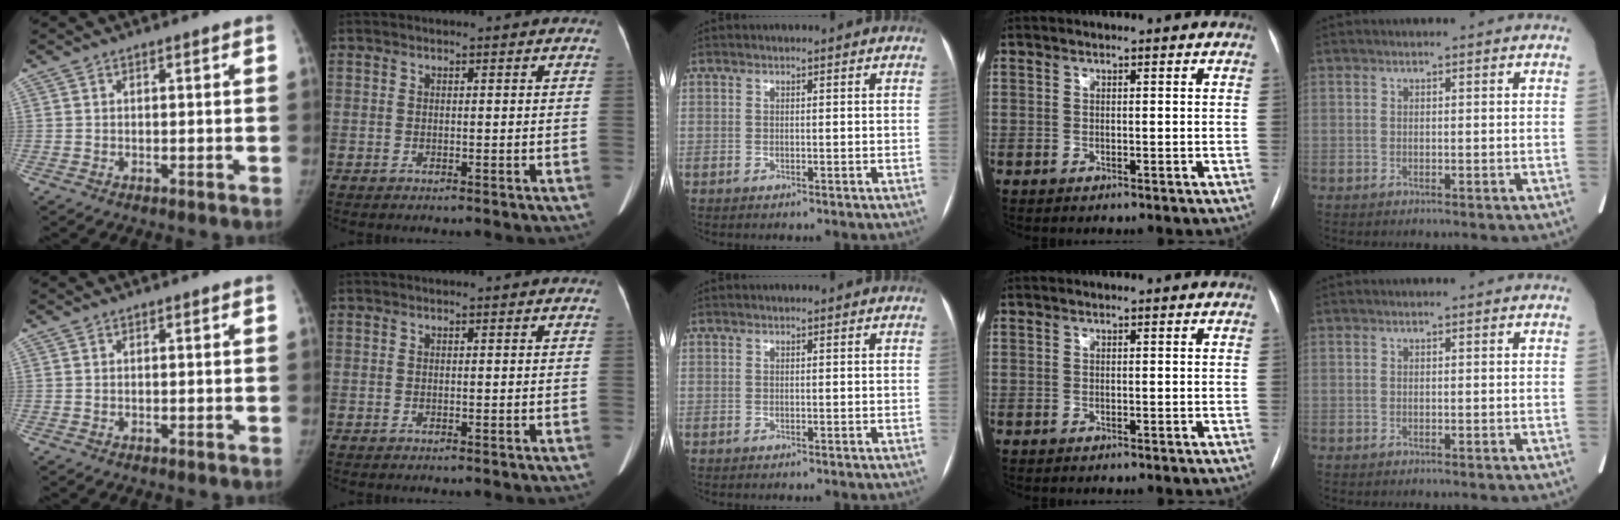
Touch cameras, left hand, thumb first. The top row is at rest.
{}